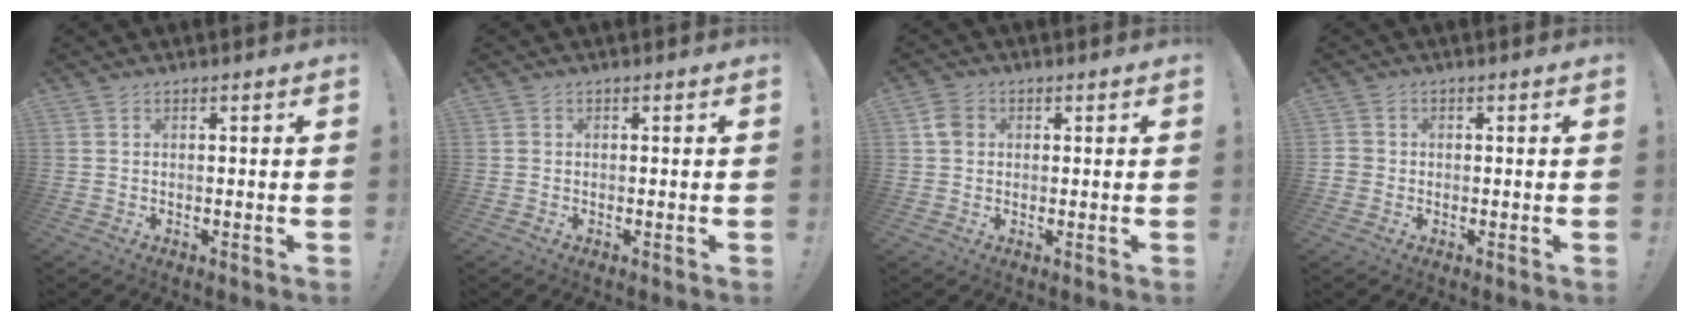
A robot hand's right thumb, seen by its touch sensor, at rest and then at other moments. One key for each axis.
{"total": 0.7, "fx": -0.2, "fy": 0.7, "fz": 0.2, "tx": -0.004, "ty": 0.004, "tz": -0.003}
{"total": 4.2, "fx": 0.7, "fy": 3.4, "fz": 2.3, "tx": -0.031, "ty": 0.007, "tz": 0.014}
{"total": 2.3, "fx": -0.8, "fy": 2.1, "fz": 0.4, "tx": -0.012, "ty": 0.011, "tz": -0.013}